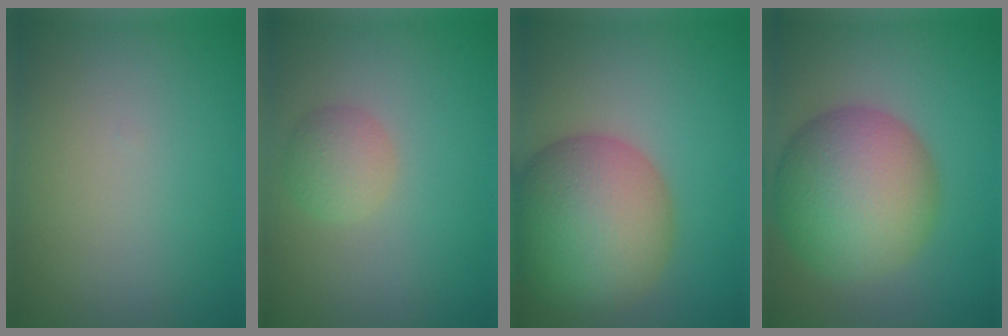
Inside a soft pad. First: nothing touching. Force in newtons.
{"total": 2.3, "press": 2.3, "slide": 0.1}
{"total": 11.6, "press": 11.6, "slide": 0.6}
{"total": 10.4, "press": 10.4, "slide": 0.2}